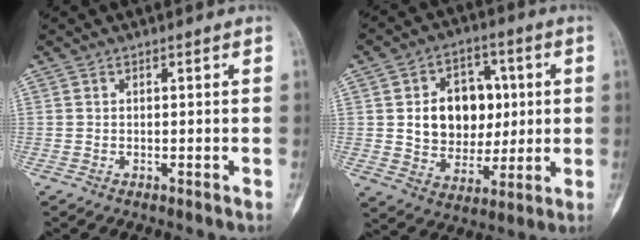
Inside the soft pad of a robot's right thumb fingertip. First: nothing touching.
{"total": 14.4, "force": [1.9, 11.0, 9.0], "torque": [-0.083, 0.003, 0.042]}